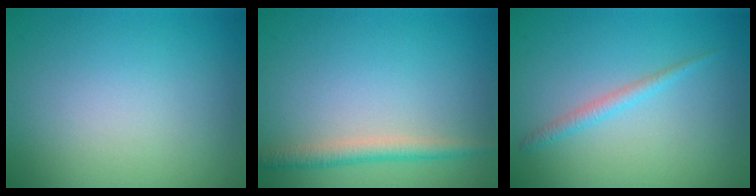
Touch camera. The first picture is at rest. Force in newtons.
{"total": 2.2, "press": 2.2, "slide": 0.0}
{"total": 1.4, "press": 1.4, "slide": 0.0}